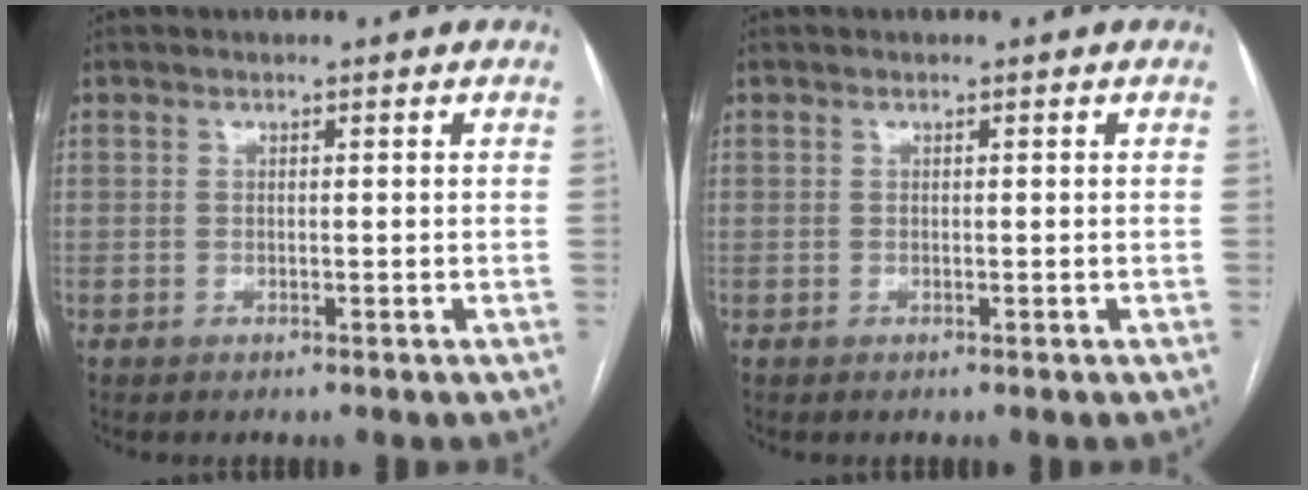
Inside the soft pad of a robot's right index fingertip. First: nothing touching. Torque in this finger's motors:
{"motor_torque": [0.00, 0.00, 0.00, 0.01]}